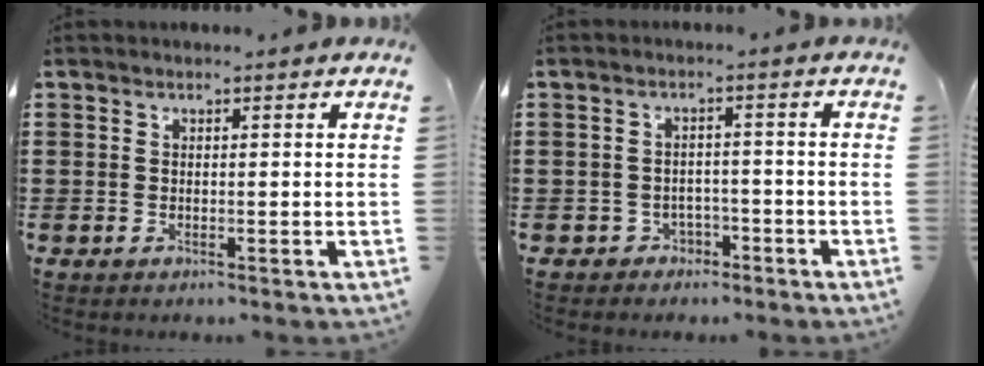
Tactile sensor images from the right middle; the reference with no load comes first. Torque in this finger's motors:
{"motor_torque": [-0.12, -0.15, 0.03, -0.01]}